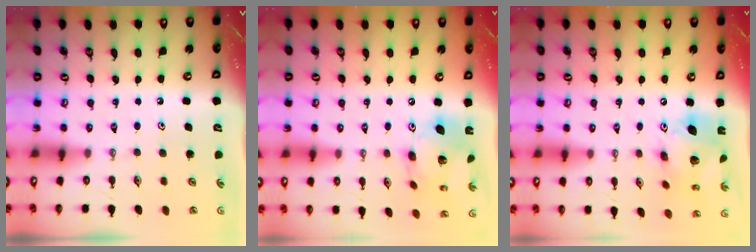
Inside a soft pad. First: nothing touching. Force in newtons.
{"total": 16.5, "press": 16.4, "slide": 1.7}
{"total": 15.3, "press": 15.3, "slide": 1.5}